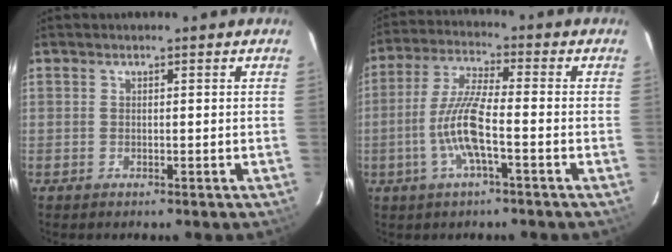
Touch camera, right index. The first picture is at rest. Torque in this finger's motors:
{"motor_torque": [1.78, -0.10, 0.60, 0.10]}